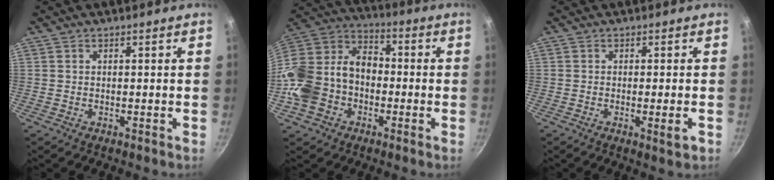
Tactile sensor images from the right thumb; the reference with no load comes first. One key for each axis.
{"total": 20.4, "fx": -5.0, "fy": 15.6, "fz": 12.1, "tx": -0.231, "ty": 0.076, "tz": -0.106}
{"total": 2.9, "fx": -0.9, "fy": 0.3, "fz": 2.8, "tx": -0.052, "ty": -0.003, "tz": -0.015}